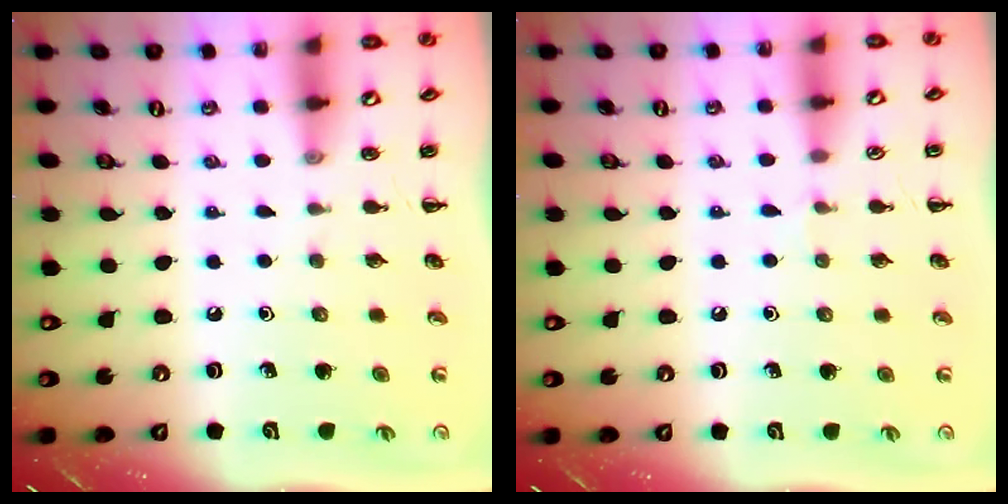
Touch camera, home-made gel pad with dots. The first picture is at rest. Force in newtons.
{"total": 2.9, "press": 2.7, "slide": 1.1}